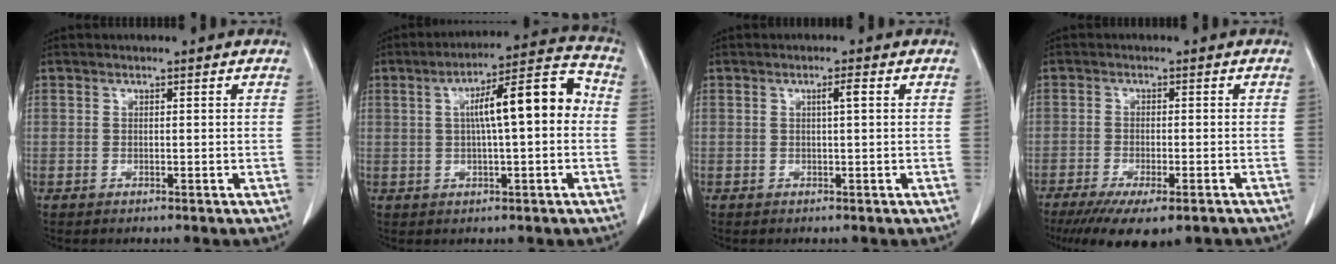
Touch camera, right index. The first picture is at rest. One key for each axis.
{"total": 11.5, "fx": 1.0, "fy": 2.1, "fz": 11.2, "tx": -0.169, "ty": 0.038, "tz": 0.012}
{"total": 1.7, "fx": 0.5, "fy": 0.0, "fz": 1.6, "tx": -0.029, "ty": 0.003, "tz": 0.007}
{"total": 11.9, "fx": -8.8, "fy": 2.9, "fz": 7.5, "tx": -0.115, "ty": -0.020, "tz": -0.131}